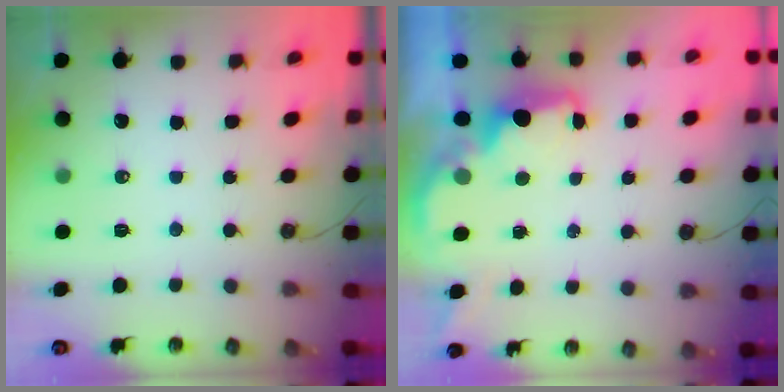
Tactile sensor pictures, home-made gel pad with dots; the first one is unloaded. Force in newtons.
{"total": 2.0, "press": 1.9, "slide": 0.7}